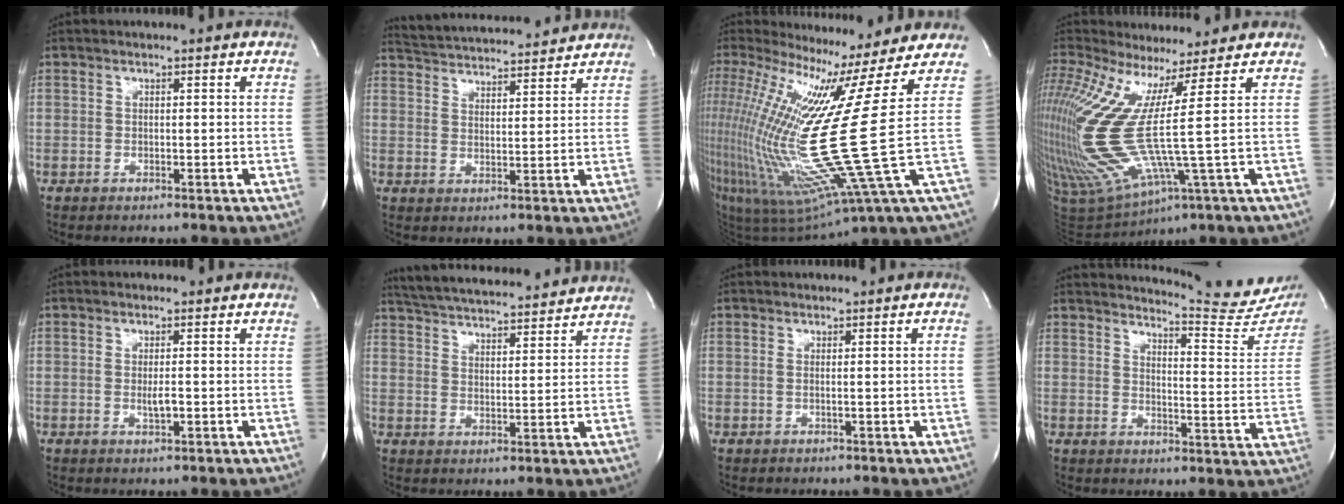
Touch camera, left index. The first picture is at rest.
{"total": 14.3, "force": [13.7, 1.7, 3.9], "torque": [-0.072, 0.026, 0.203]}
{"total": 22.7, "force": [7.2, -3.7, 21.2], "torque": [-0.429, -0.054, 0.128]}
{"total": 16.7, "force": [4.8, -0.6, 16.0], "torque": [-0.364, -0.013, 0.099]}
{"total": 2.0, "force": [-0.3, 0.5, 1.9], "torque": [-0.039, -0.002, -0.005]}
{"total": 18.2, "force": [17.0, 2.4, 6.1], "torque": [-0.109, 0.029, 0.245]}
{"total": 1.4, "force": [0.0, -0.3, 1.4], "torque": [-0.028, 0.006, 0.005]}
{"total": 15.9, "force": [15.6, 0.9, 3.2], "torque": [-0.039, -0.102, 0.168]}